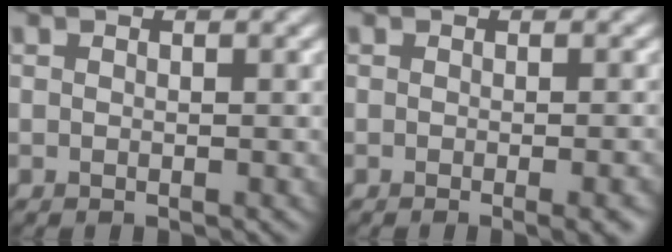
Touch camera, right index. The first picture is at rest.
{"total": 3.8, "force": [-1.3, 1.3, 3.3], "torque": [-0.021, -0.002, -0.010]}